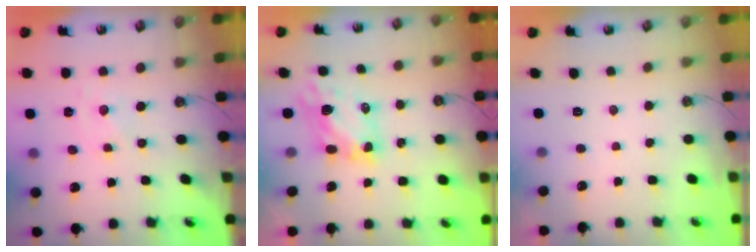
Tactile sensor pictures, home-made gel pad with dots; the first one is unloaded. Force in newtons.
{"total": 5.8, "press": 5.8, "slide": 0.4}
{"total": 0.0}